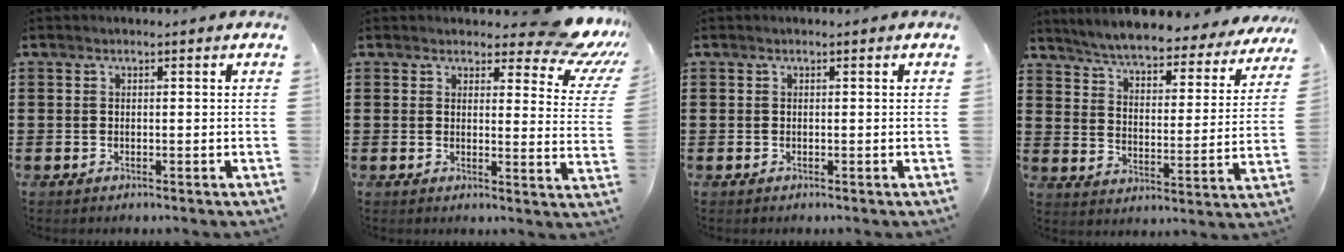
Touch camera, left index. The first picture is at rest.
{"total": 7.2, "force": [6.0, 1.6, 3.6], "torque": [-0.050, -0.036, 0.104]}
{"total": 0.0}
{"total": 5.2, "force": [5.0, 0.0, 1.4], "torque": [-0.053, -0.040, 0.082]}